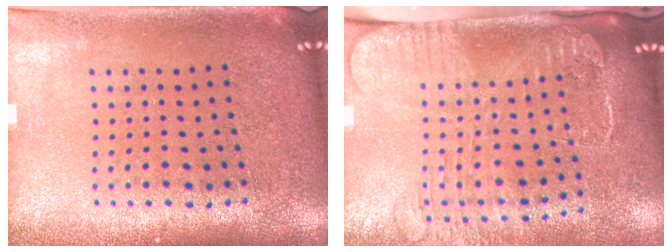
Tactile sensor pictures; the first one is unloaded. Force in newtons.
{"total": 2.6, "press": 2.1, "slide": 1.6}